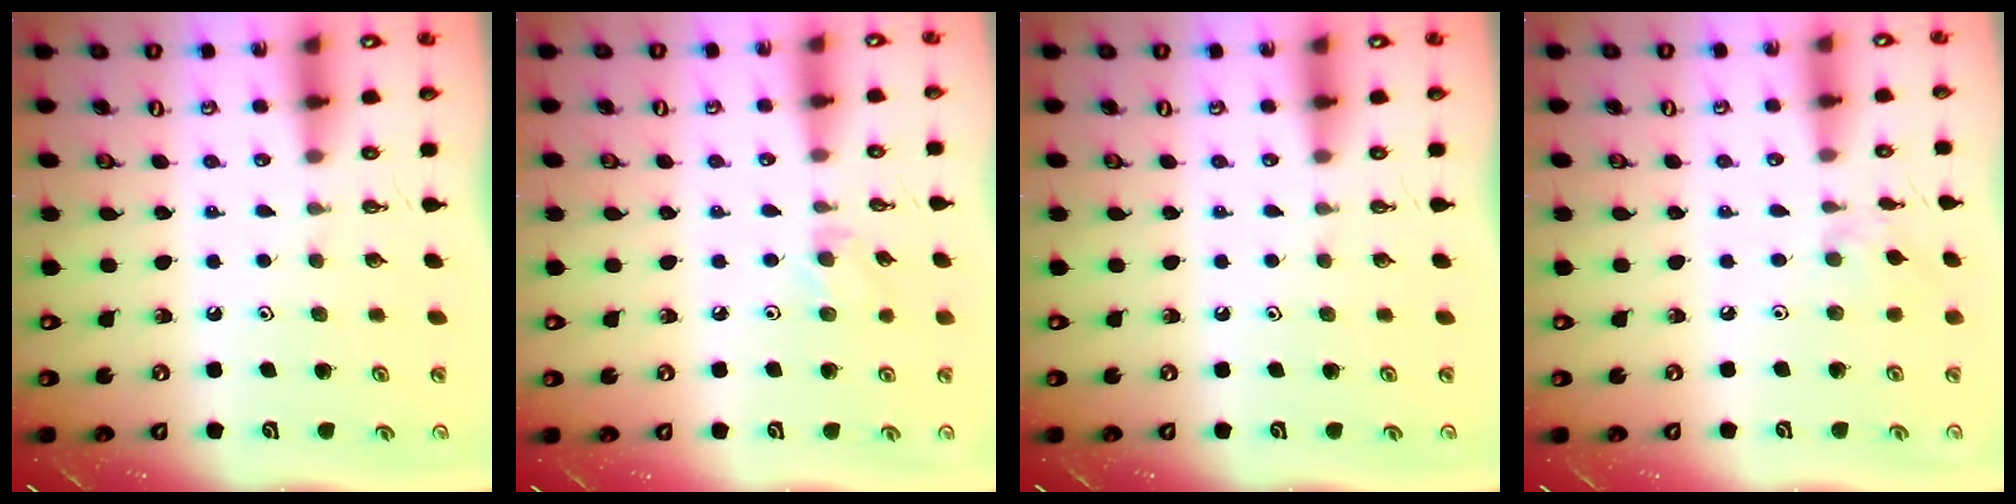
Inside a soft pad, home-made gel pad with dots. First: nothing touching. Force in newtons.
{"total": 4.6, "press": 4.5, "slide": 0.6}
{"total": 0.0}
{"total": 1.6, "press": 1.6, "slide": 0.3}